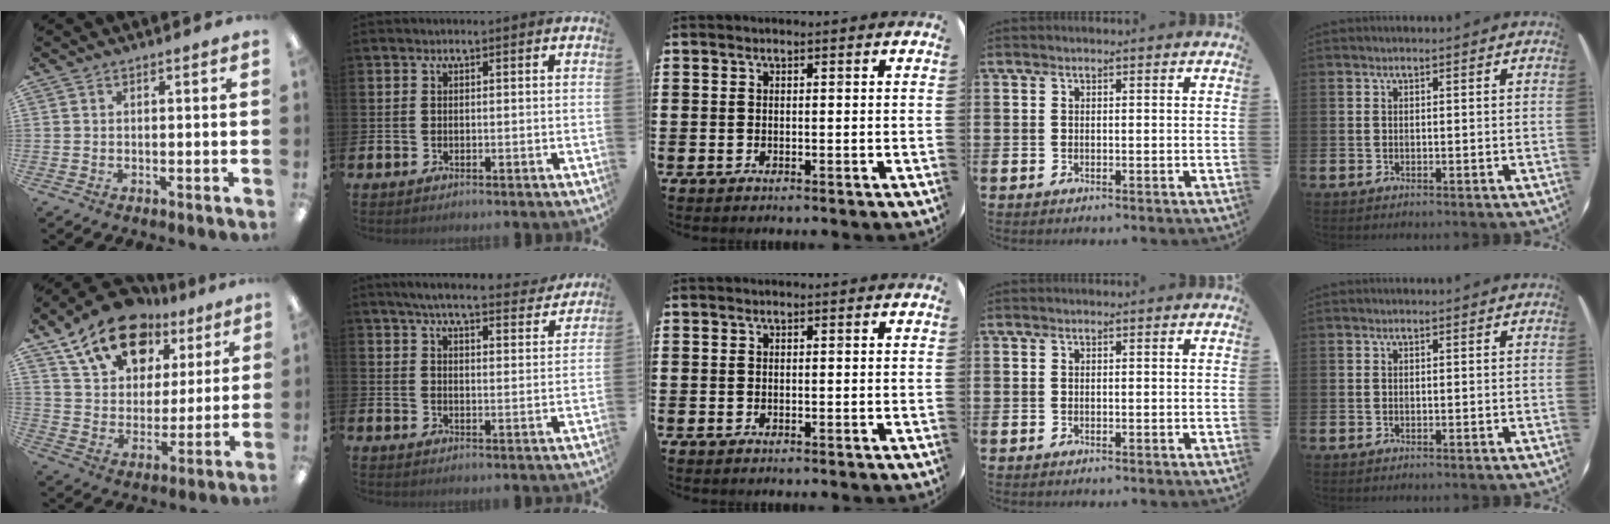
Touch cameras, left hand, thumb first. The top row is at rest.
{"thumb": {"total": 16.9, "force": [10.8, 10.5, 7.6], "torque": [-0.134, -0.054, 0.198]}, "index": {"total": 5.9, "force": [5.5, 0.6, 2.0], "torque": [-0.041, -0.034, 0.092]}}